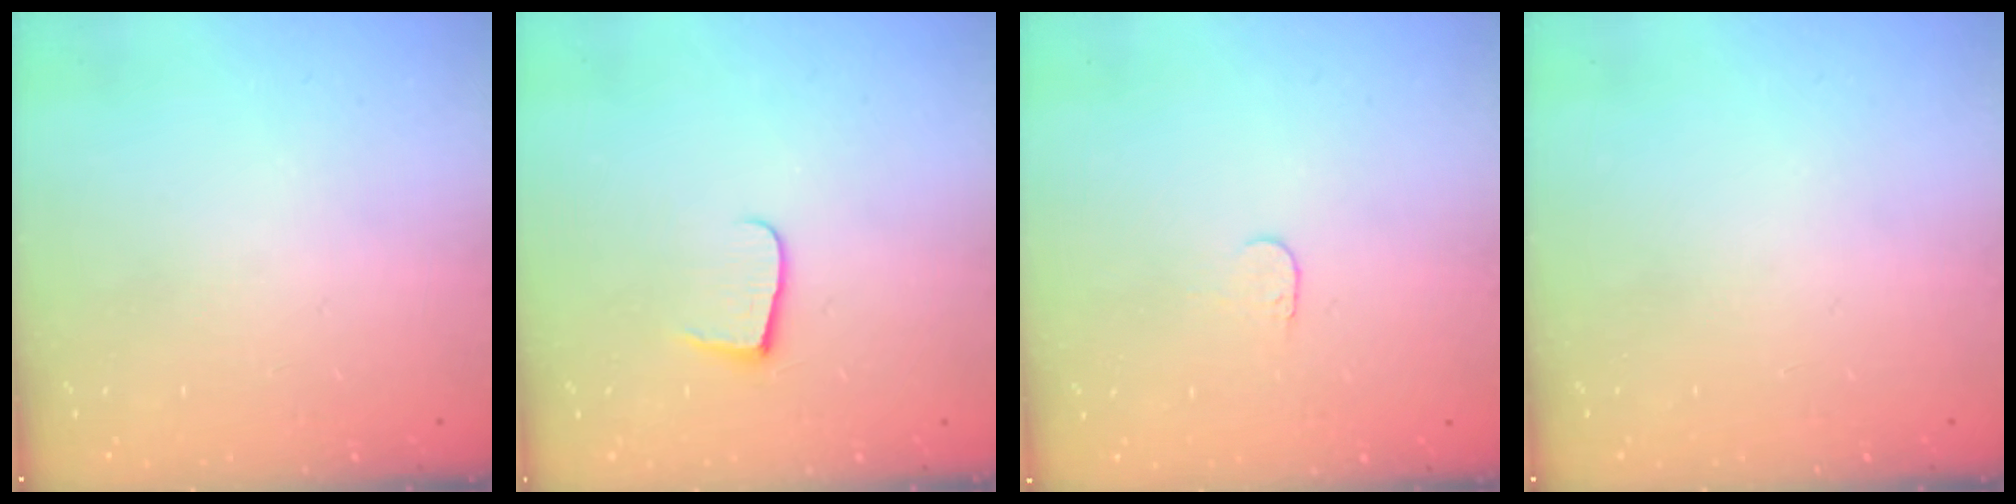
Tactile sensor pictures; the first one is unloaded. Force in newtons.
{"total": 6.2, "press": 6.2, "slide": 0.6}
{"total": 3.6, "press": 3.6, "slide": 0.3}
{"total": 0.0}